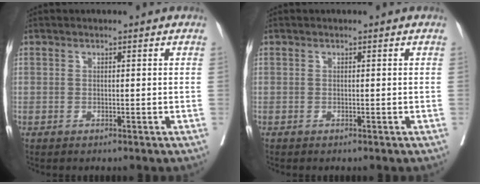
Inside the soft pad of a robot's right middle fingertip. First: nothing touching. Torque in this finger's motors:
{"motor_torque": [0.42, -0.37, 0.02, 0.02]}